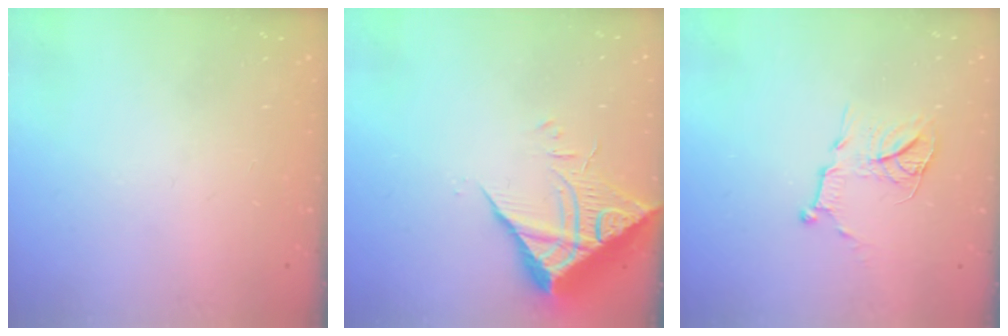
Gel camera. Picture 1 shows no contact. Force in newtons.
{"total": 10.5, "press": 10.4, "slide": 1.0}
{"total": 12.1, "press": 12.1, "slide": 0.9}